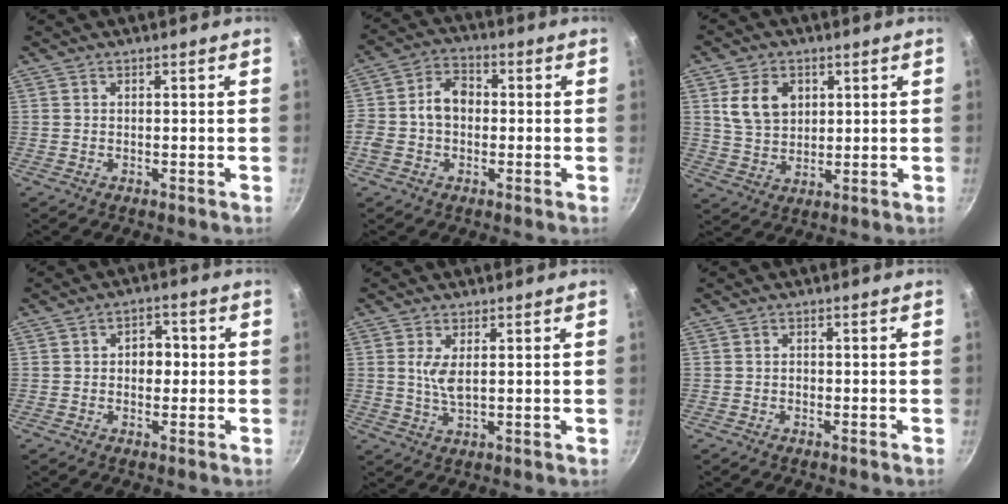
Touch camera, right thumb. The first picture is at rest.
{"total": 8.2, "force": [-0.5, 6.2, 5.4], "torque": [-0.074, 0.025, -0.023]}
{"total": 8.8, "force": [2.7, 6.6, 5.1], "torque": [-0.071, -0.009, 0.052]}
{"total": 4.9, "force": [0.3, 3.6, 3.3], "torque": [-0.013, 0.009, -0.001]}
{"total": 4.4, "force": [1.2, 1.7, 3.8], "torque": [-0.075, -0.011, 0.026]}
{"total": 0.7, "force": [-0.2, 0.6, 0.3], "torque": [-0.004, 0.003, -0.004]}